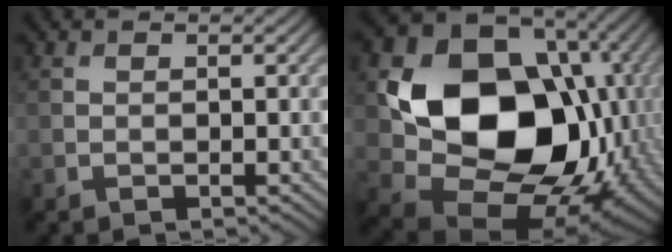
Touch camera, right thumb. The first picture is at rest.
{"total": 19.2, "force": [1.6, 14.9, 11.9], "torque": [-0.224, -0.041, 0.050]}